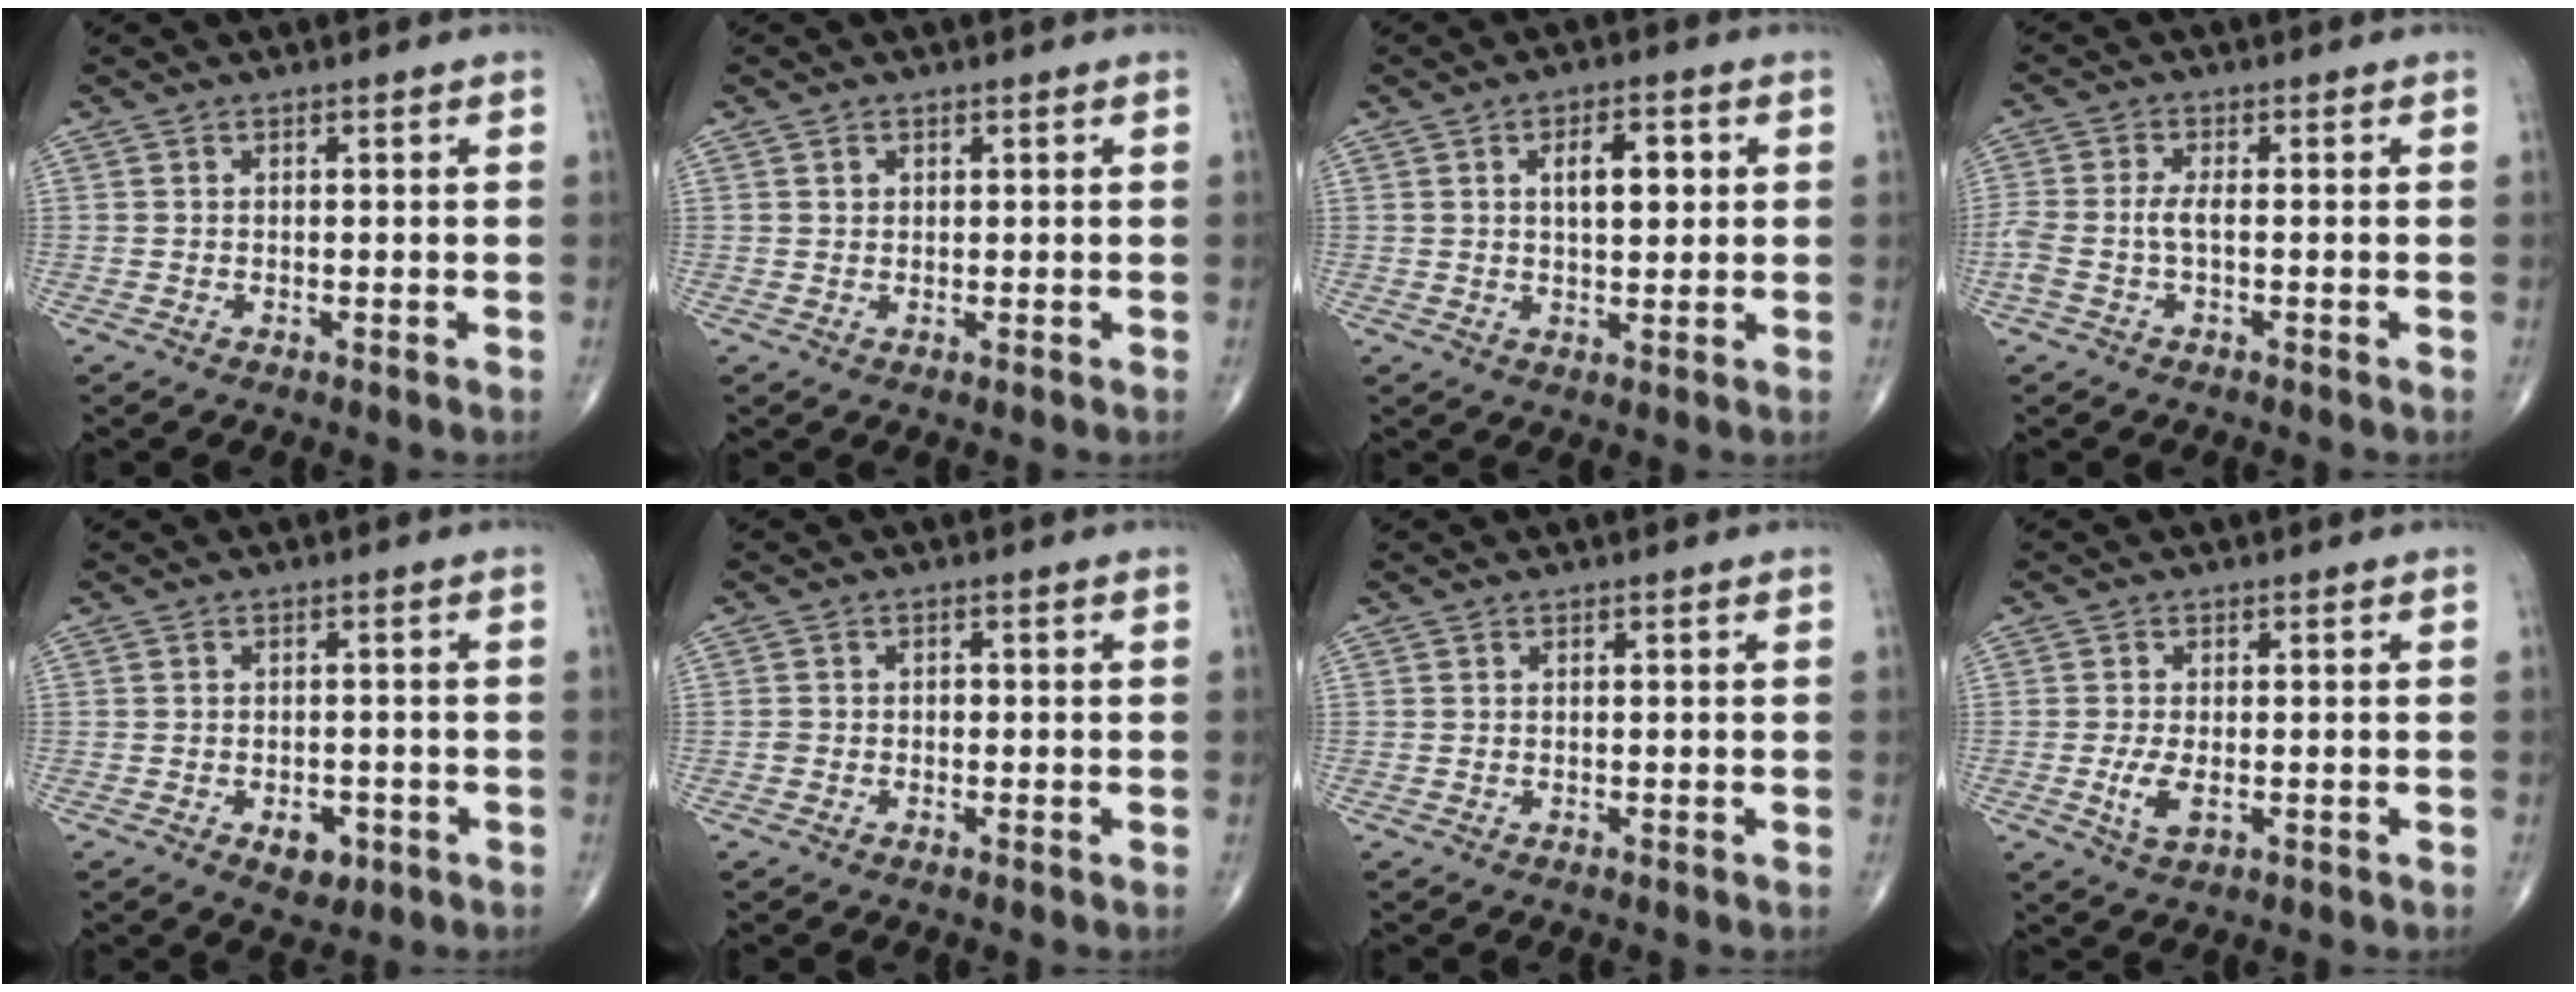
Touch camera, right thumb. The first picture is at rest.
{"total": 1.2, "force": [0.5, 1.0, 0.4], "torque": [0.000, -0.002, 0.008]}
{"total": 6.5, "force": [1.6, 3.1, 5.5], "torque": [-0.071, -0.003, 0.026]}
{"total": 4.0, "force": [-0.8, 1.4, 3.6], "torque": [-0.102, 0.009, -0.017]}
{"total": 4.1, "force": [-1.8, 2.6, 2.6], "torque": [-0.022, 0.004, -0.019]}
{"total": 1.2, "force": [-0.4, 1.0, 0.6], "torque": [-0.006, 0.006, -0.006]}
{"total": 0.0}
{"total": 3.9, "force": [-0.8, 1.8, 3.4], "torque": [-0.072, -0.008, -0.014]}